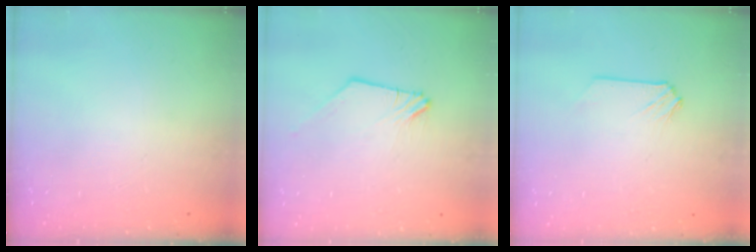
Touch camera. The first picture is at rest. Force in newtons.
{"total": 0.0}
{"total": 0.0}